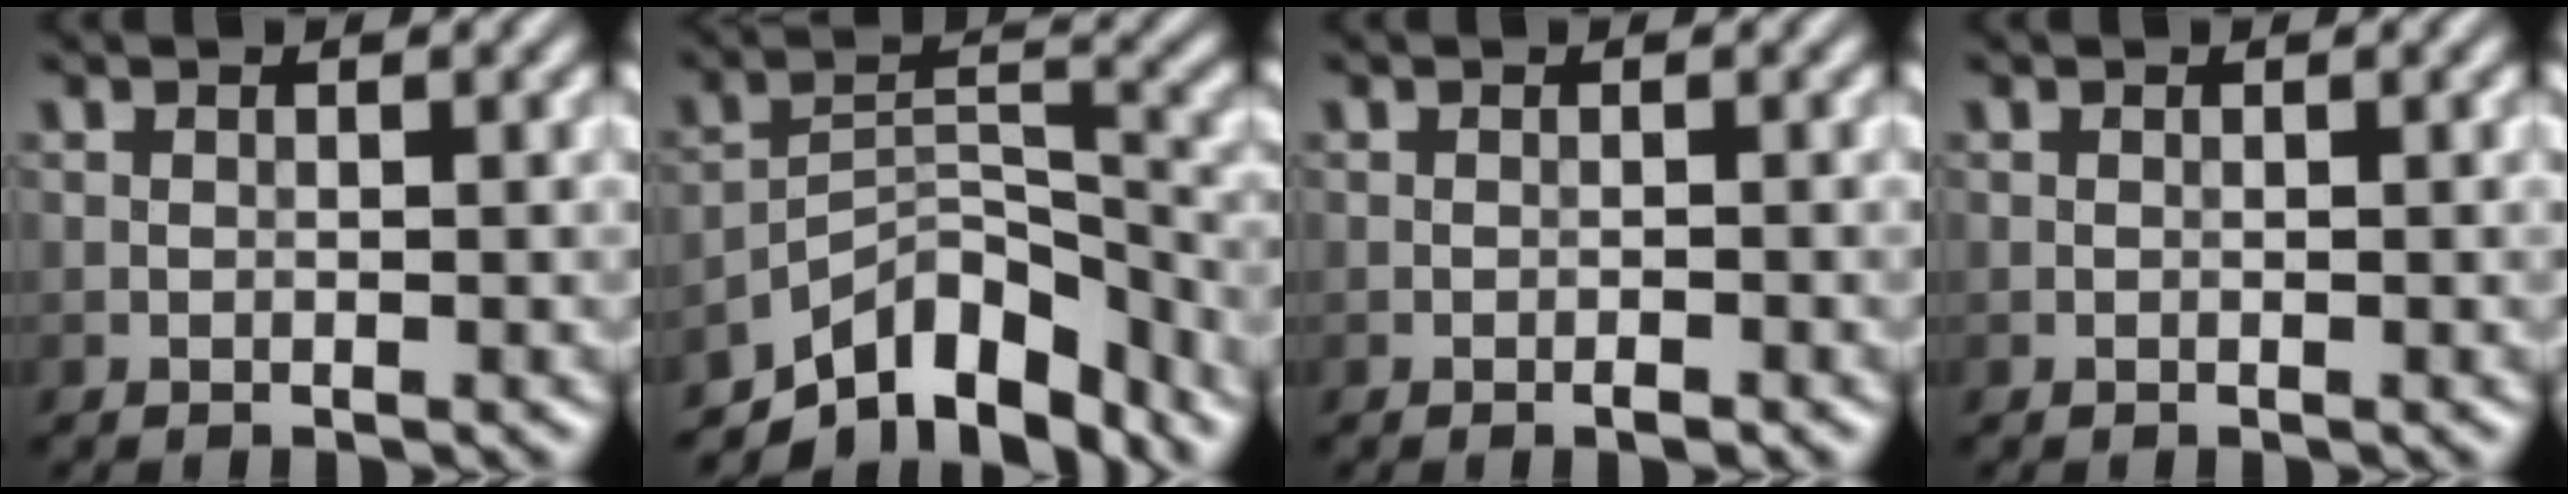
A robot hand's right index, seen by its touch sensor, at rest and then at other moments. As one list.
[{"total": 8.9, "force": [-7.1, 3.4, 4.2], "torque": [-0.048, -0.002, -0.129]}, {"total": 0.7, "force": [-0.4, 0.1, 0.5], "torque": [-0.007, 0.000, -0.007]}, {"total": 0.0}]